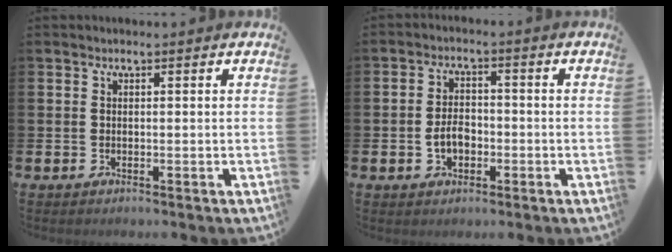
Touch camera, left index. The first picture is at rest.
{"total": 3.5, "force": [-1.0, 2.4, 2.4], "torque": [-0.036, 0.002, -0.023]}